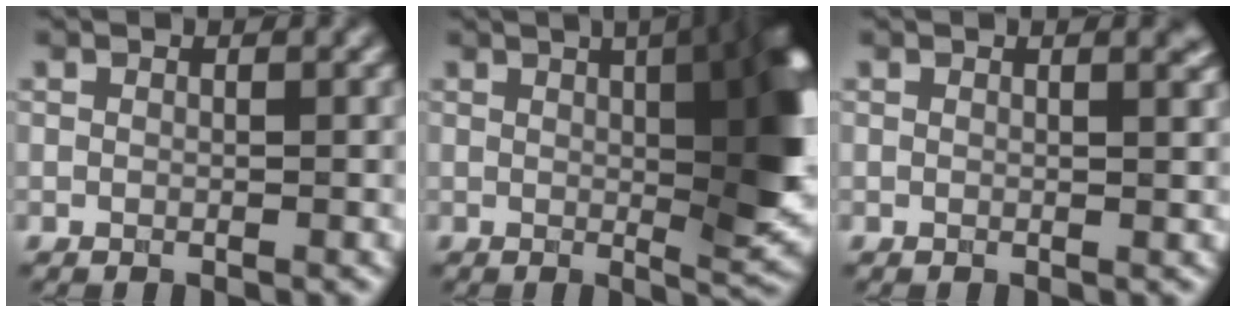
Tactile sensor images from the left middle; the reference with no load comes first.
{"total": 13.0, "force": [2.2, 4.8, 11.9], "torque": [-0.096, 0.011, 0.022]}
{"total": 1.5, "force": [0.8, 0.5, 1.2], "torque": [-0.006, 0.002, 0.008]}